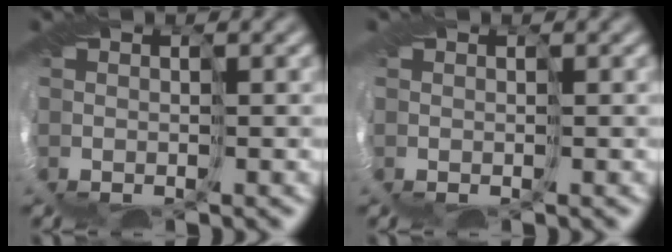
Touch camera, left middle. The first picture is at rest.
{"total": 0.0}